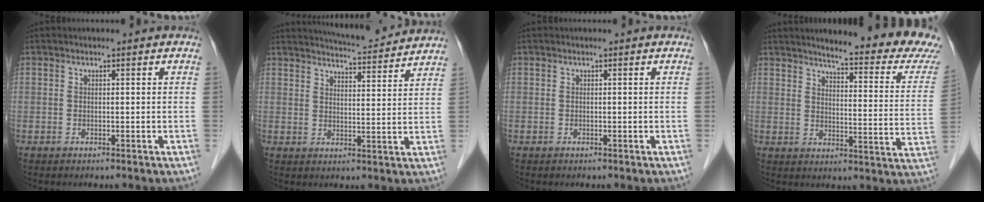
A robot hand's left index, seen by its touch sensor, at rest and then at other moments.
{"total": 10.5, "force": [10.1, 0.2, 2.9], "torque": [-0.051, 0.006, 0.134]}
{"total": 0.0}
{"total": 20.4, "force": [18.1, 1.5, 9.4], "torque": [-0.111, -0.072, 0.205]}